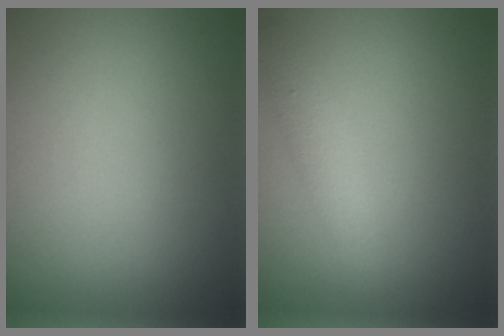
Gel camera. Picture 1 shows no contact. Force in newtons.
{"total": 2.9, "press": 2.9, "slide": 0.1}